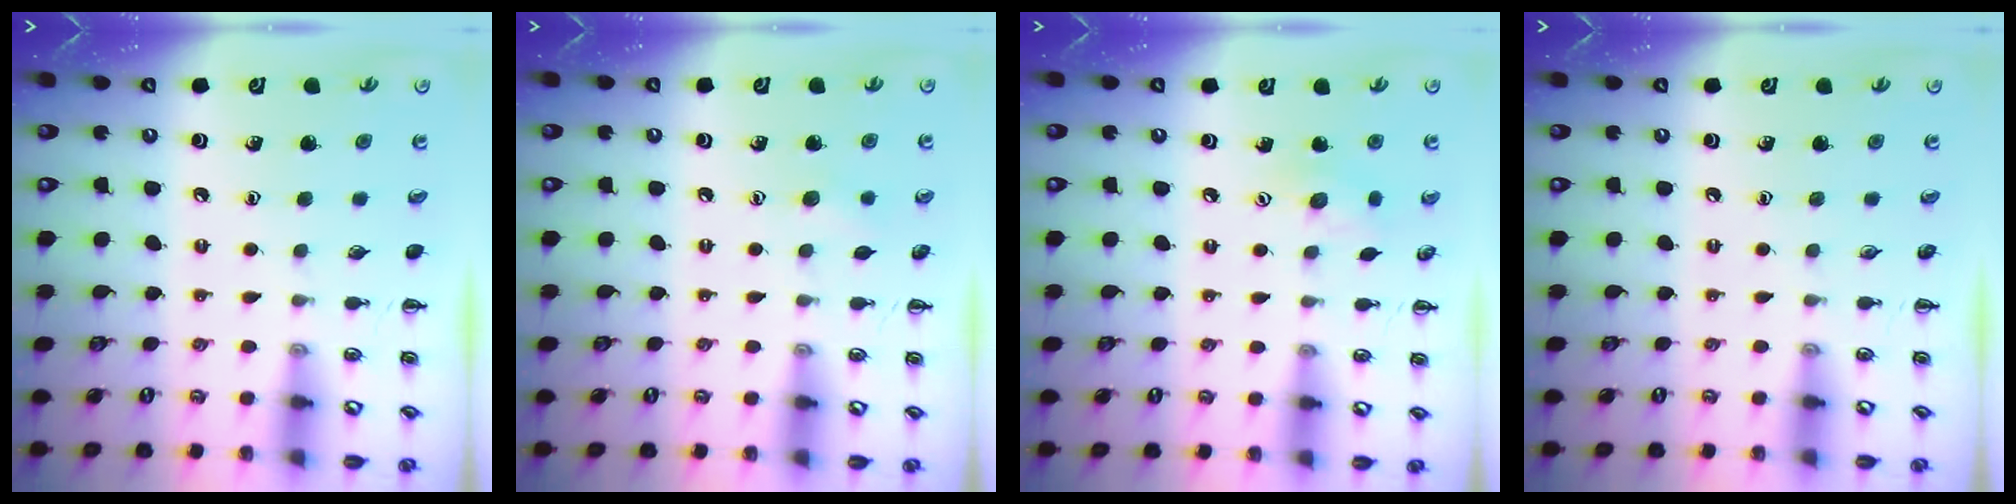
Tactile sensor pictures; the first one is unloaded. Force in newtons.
{"total": 4.4, "press": 4.3, "slide": 1.0}
{"total": 6.1, "press": 6.0, "slide": 1.2}
{"total": 0.0}